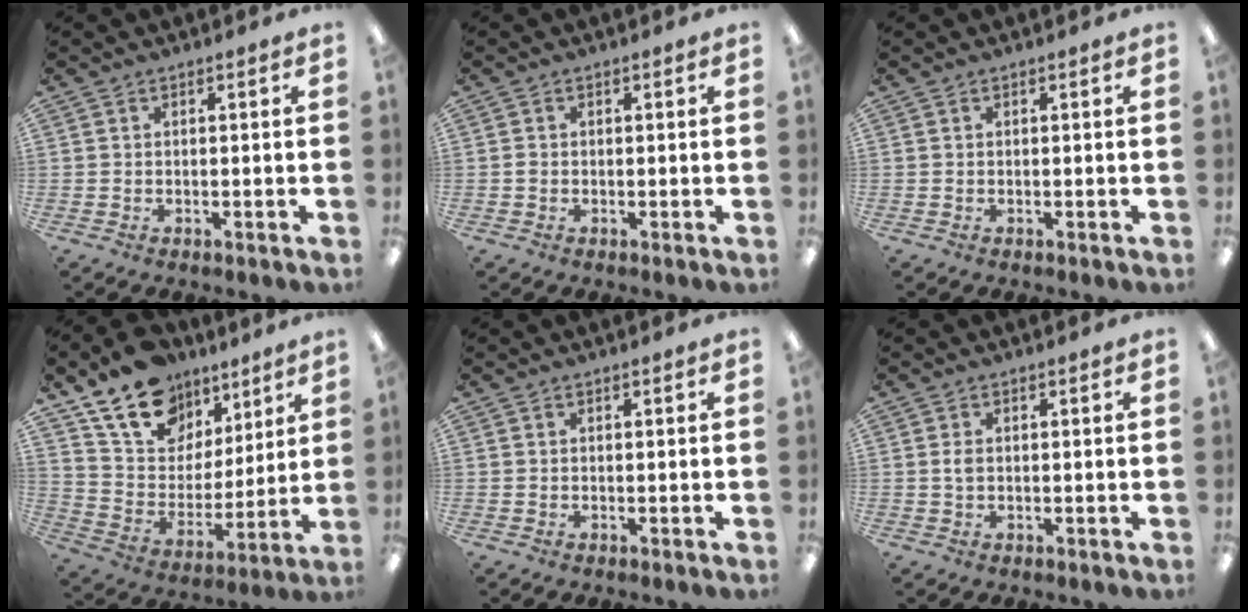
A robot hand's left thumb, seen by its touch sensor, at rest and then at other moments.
{"total": 0.7, "force": [-0.1, 0.6, 0.3], "torque": [-0.005, 0.004, -0.004]}
{"total": 0.0}
{"total": 17.9, "force": [12.4, 11.1, 6.4], "torque": [-0.119, -0.072, 0.232]}
{"total": 0.0}
{"total": 1.8, "force": [0.2, 1.1, 1.5], "torque": [-0.030, 0.004, 0.002]}